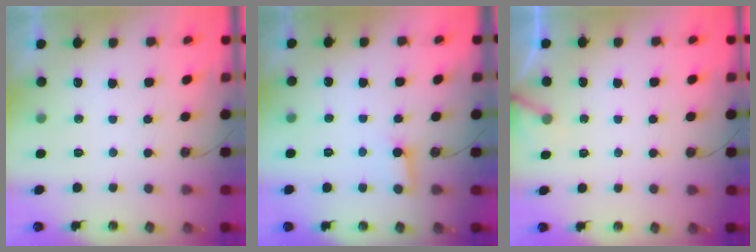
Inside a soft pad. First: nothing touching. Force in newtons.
{"total": 2.9, "press": 2.9, "slide": 0.2}
{"total": 3.5, "press": 3.5, "slide": 0.2}